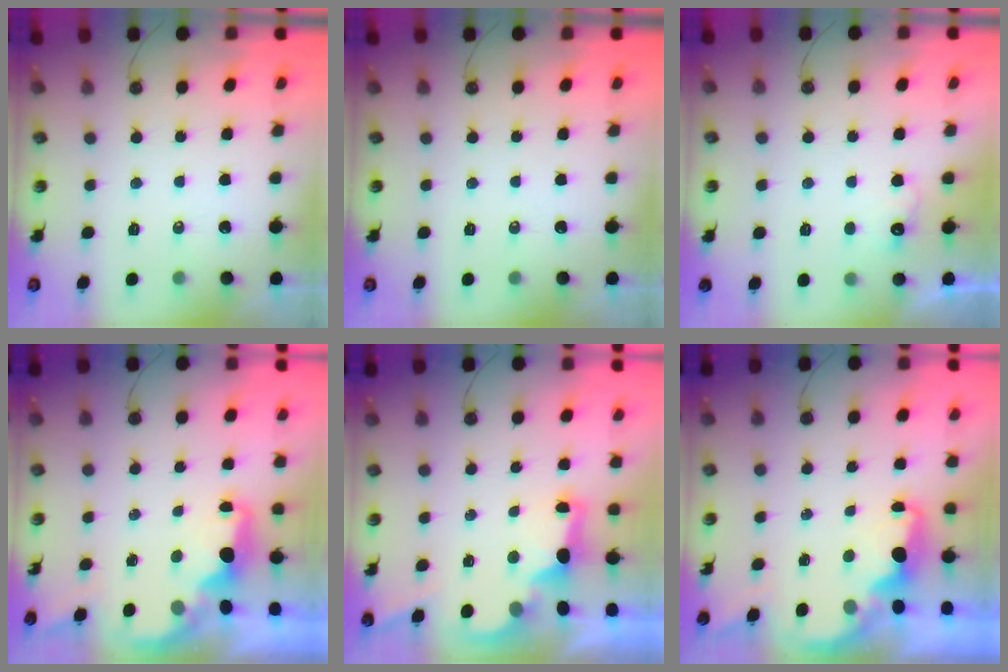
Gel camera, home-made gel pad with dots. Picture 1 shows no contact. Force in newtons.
{"total": 0.0}
{"total": 5.8, "press": 5.7, "slide": 1.2}
{"total": 2.0, "press": 2.0, "slide": 0.6}
{"total": 2.9, "press": 2.7, "slide": 0.9}
{"total": 2.4, "press": 2.2, "slide": 0.8}